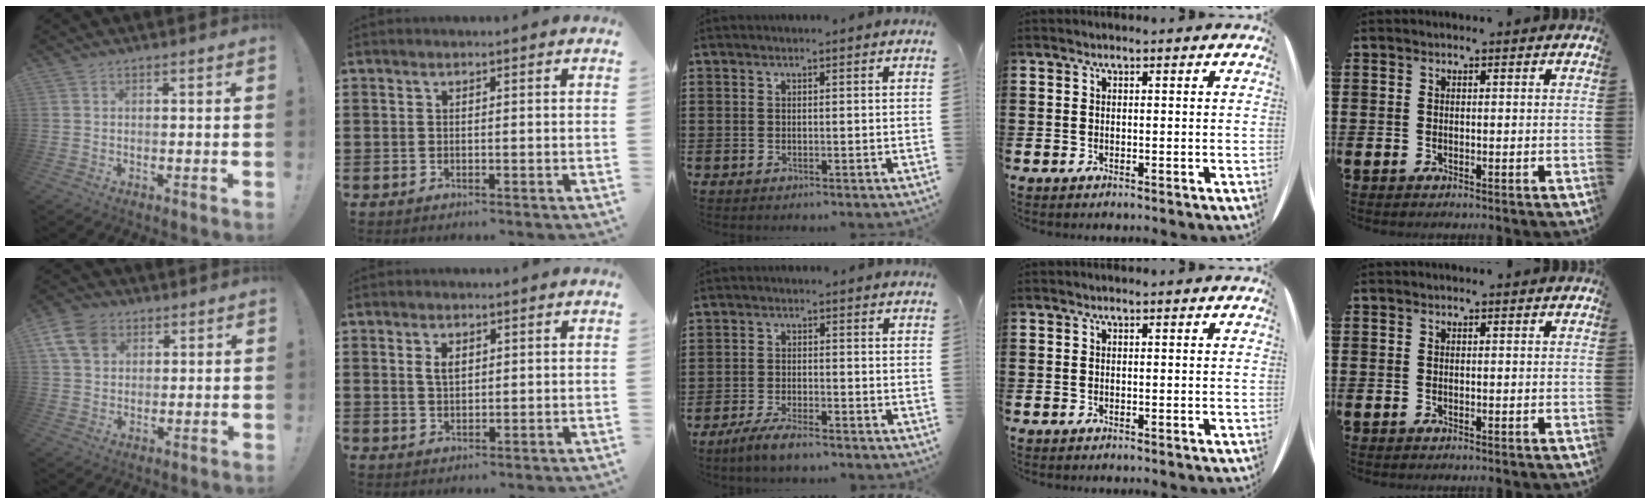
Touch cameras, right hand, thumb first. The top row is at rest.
{"thumb": {"total": 9.8, "force": [4.4, 7.1, 5.1], "torque": [-0.091, -0.010, 0.088]}, "index": {"total": 2.4, "force": [0.9, 1.3, 1.9], "torque": [-0.040, 0.005, 0.016]}, "middle": {"total": 4.3, "force": [-3.7, 0.6, 2.1], "torque": [-0.047, -0.005, -0.074]}}